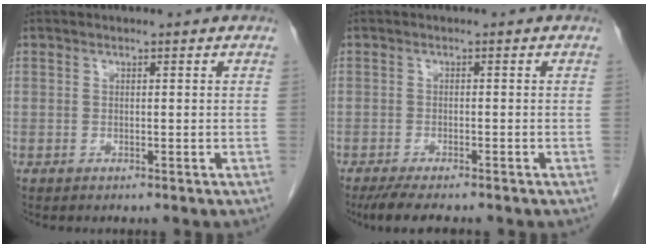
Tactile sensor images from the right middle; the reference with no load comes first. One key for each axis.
{"total": 5.4, "fx": -4.4, "fy": 0.9, "fz": 3.0, "tx": -0.048, "ty": -0.011, "tz": -0.070}